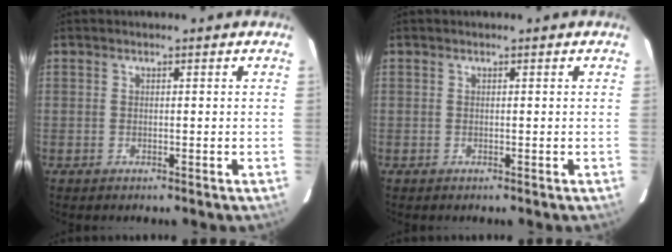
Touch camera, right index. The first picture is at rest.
{"total": 0.0}